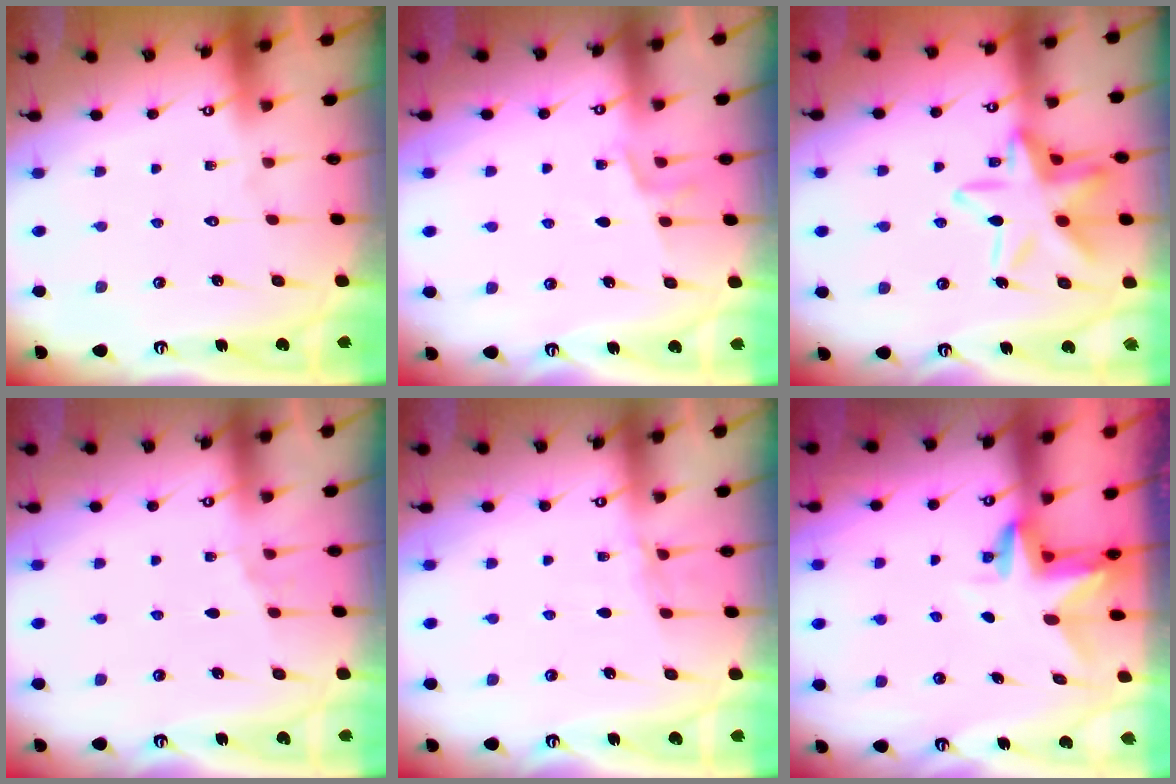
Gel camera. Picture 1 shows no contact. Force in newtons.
{"total": 4.8, "press": 4.6, "slide": 1.4}
{"total": 17.1, "press": 17.1, "slide": 1.5}
{"total": 2.5, "press": 2.0, "slide": 1.6}
{"total": 3.7, "press": 3.5, "slide": 1.2}
{"total": 3.1, "press": 3.1, "slide": 0.2}